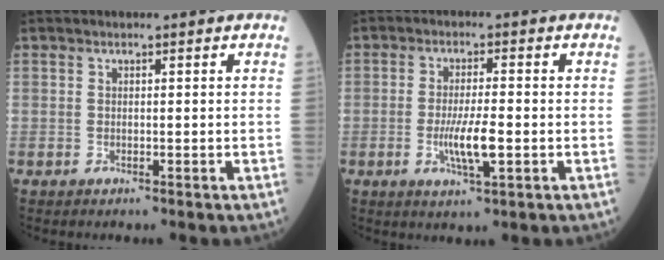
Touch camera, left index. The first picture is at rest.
{"total": 5.5, "force": [-1.3, 0.6, 5.3], "torque": [-0.107, -0.010, -0.021]}